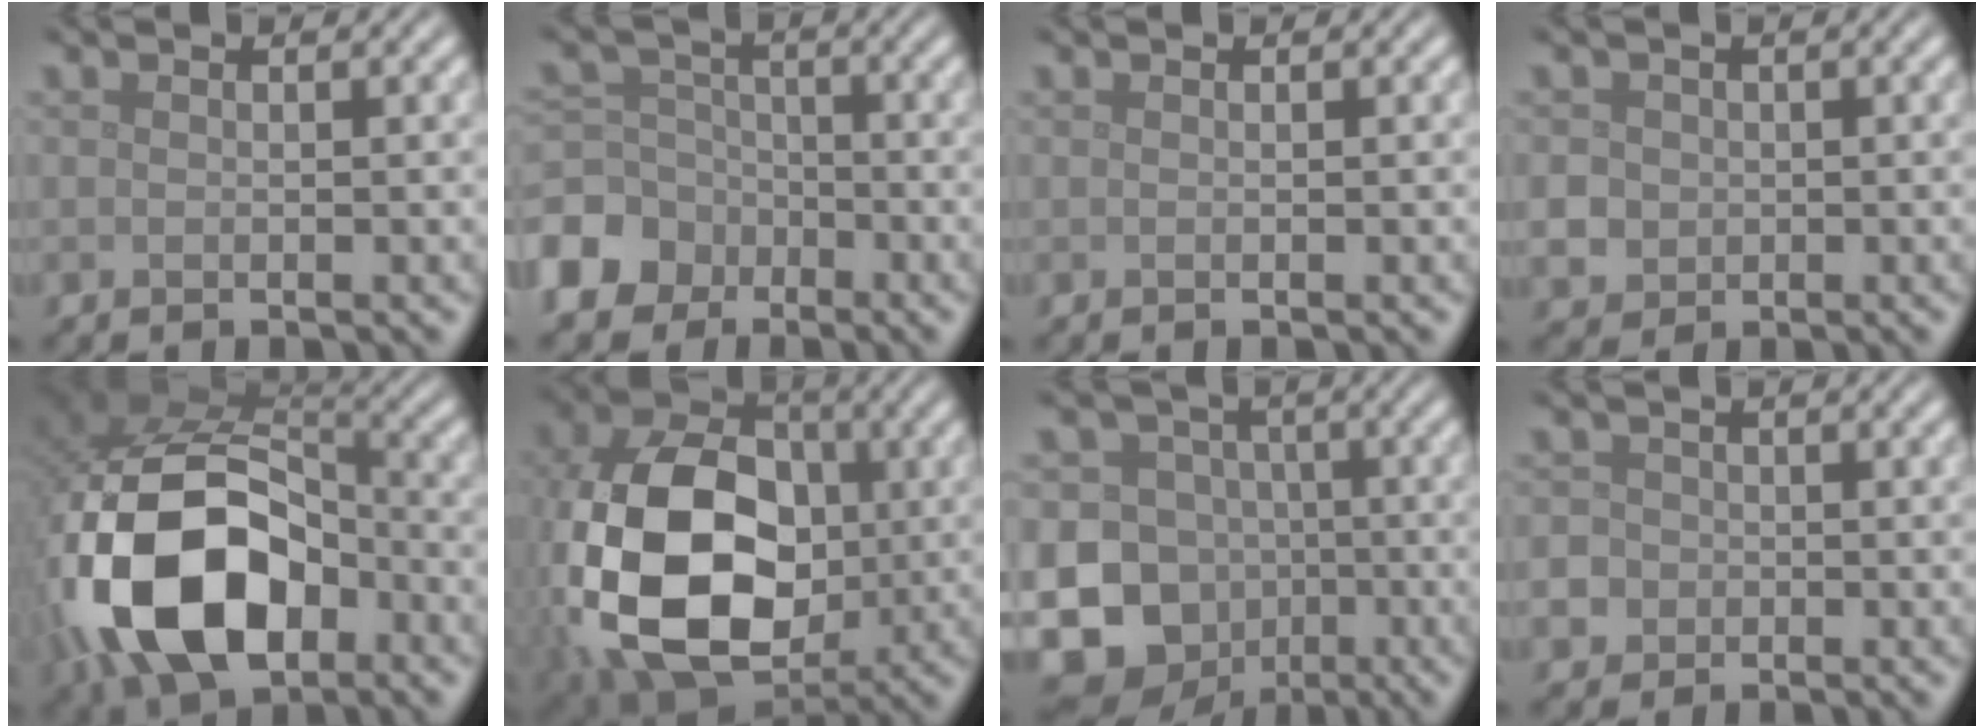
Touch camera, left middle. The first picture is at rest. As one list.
[{"total": 6.5, "force": [-3.9, 4.9, 1.6], "torque": [-0.025, -0.003, -0.091]}, {"total": 0.0}, {"total": 3.6, "force": [-0.5, 3.4, 1.1], "torque": [-0.019, 0.000, -0.012]}, {"total": 16.0, "force": [-4.5, 10.0, 11.6], "torque": [-0.249, -0.018, -0.086]}, {"total": 16.2, "force": [-1.9, 11.4, 11.4], "torque": [-0.251, -0.017, -0.041]}, {"total": 15.7, "force": [-5.6, 13.8, 4.9], "torque": [-0.128, -0.036, -0.110]}, {"total": 6.1, "force": [-2.1, 5.5, 1.6], "torque": [-0.041, -0.008, -0.064]}]